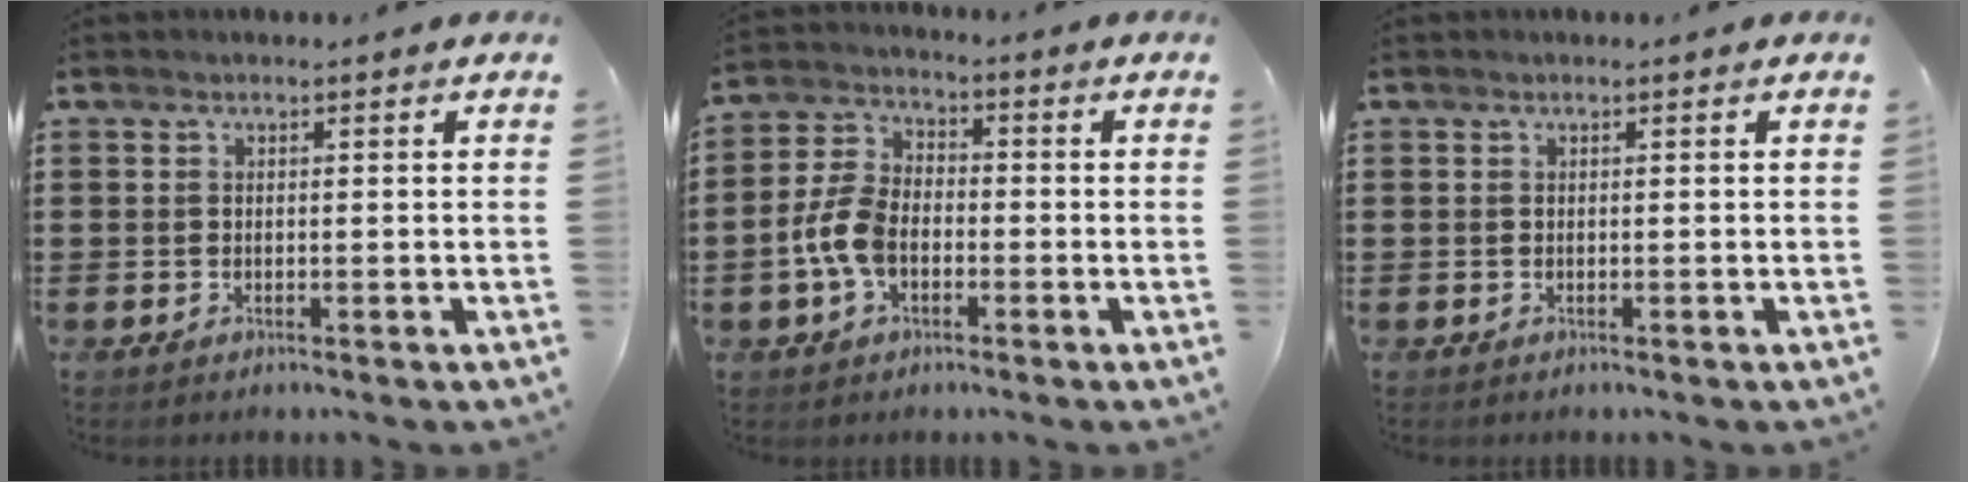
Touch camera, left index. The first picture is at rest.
{"total": 7.0, "force": [-2.0, 4.4, 5.0], "torque": [-0.135, 0.001, -0.048]}
{"total": 0.0}